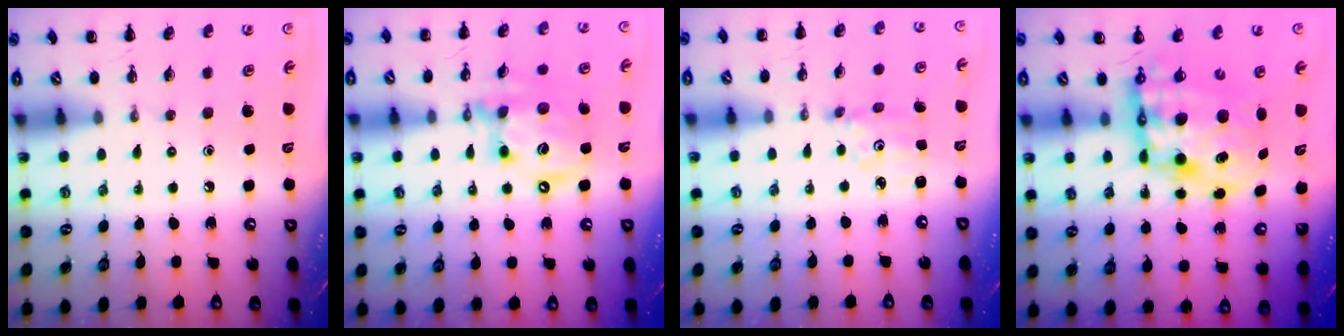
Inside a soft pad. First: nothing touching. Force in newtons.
{"total": 14.1, "press": 13.6, "slide": 3.6}
{"total": 2.5, "press": 2.4, "slide": 0.4}
{"total": 13.9, "press": 13.4, "slide": 3.6}